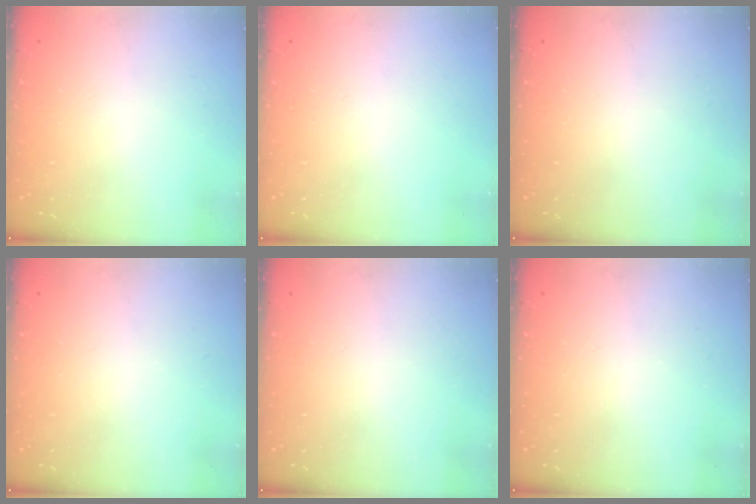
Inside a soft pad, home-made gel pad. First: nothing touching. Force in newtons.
{"total": 0.0}
{"total": 0.0}
{"total": 0.0}
{"total": 0.0}
{"total": 0.0}